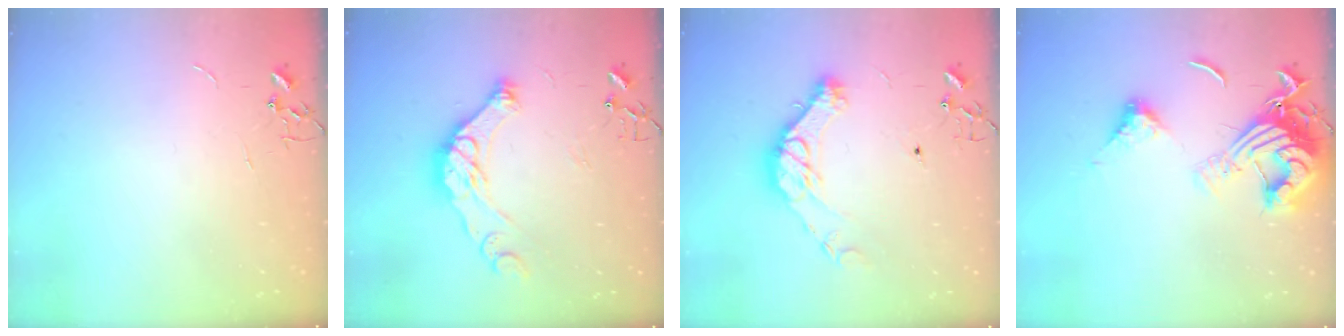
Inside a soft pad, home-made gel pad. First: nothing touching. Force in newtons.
{"total": 15.1, "press": 15.0, "slide": 1.8}
{"total": 14.5, "press": 14.5, "slide": 1.1}
{"total": 17.1, "press": 17.0, "slide": 1.9}